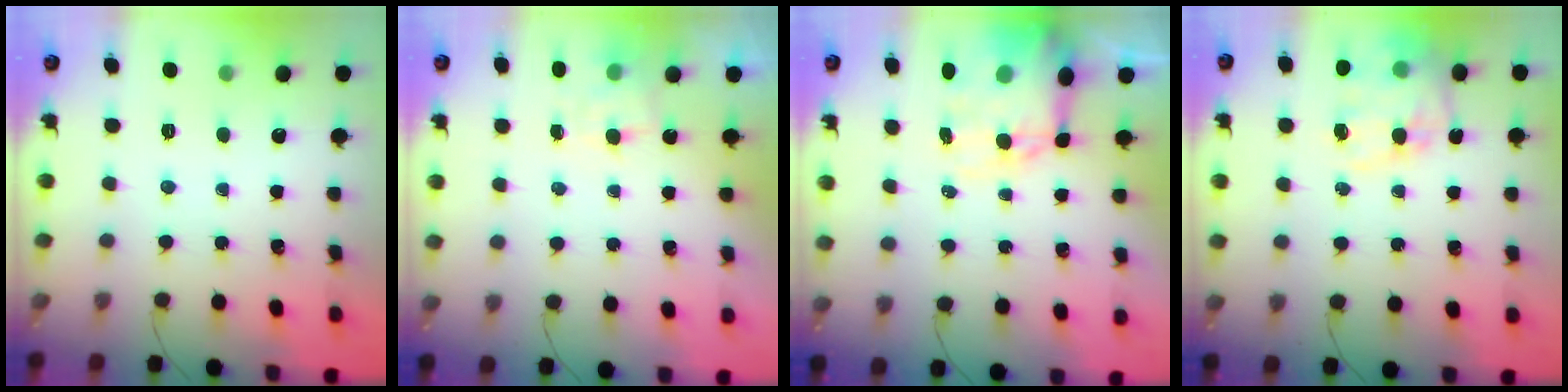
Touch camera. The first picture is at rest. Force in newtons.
{"total": 5.3, "press": 5.2, "slide": 1.1}
{"total": 14.3, "press": 13.8, "slide": 3.7}
{"total": 16.4, "press": 16.0, "slide": 3.7}